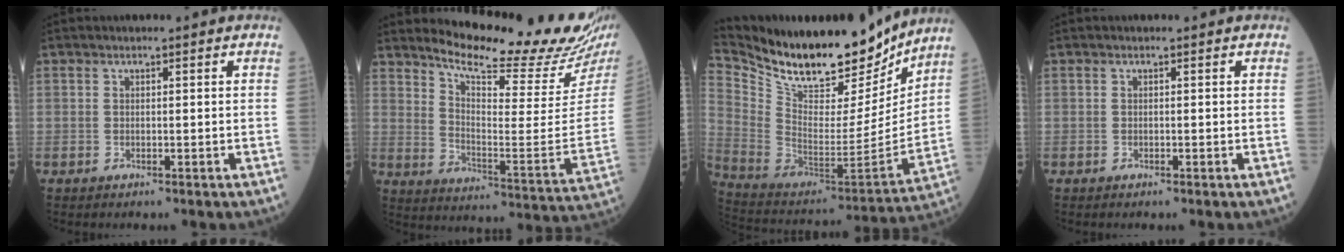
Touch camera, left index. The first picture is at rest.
{"total": 20.9, "force": [19.2, 0.5, 8.3], "torque": [-0.142, -0.104, 0.255]}
{"total": 24.1, "force": [20.4, 7.0, 10.9], "torque": [-0.211, -0.025, 0.336]}
{"total": 0.0}